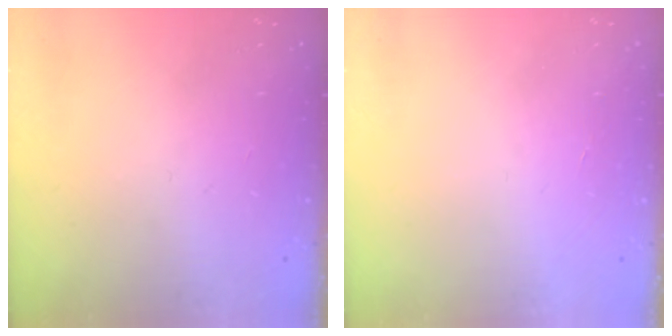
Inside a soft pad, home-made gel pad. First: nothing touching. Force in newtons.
{"total": 1.6, "press": 1.5, "slide": 0.1}